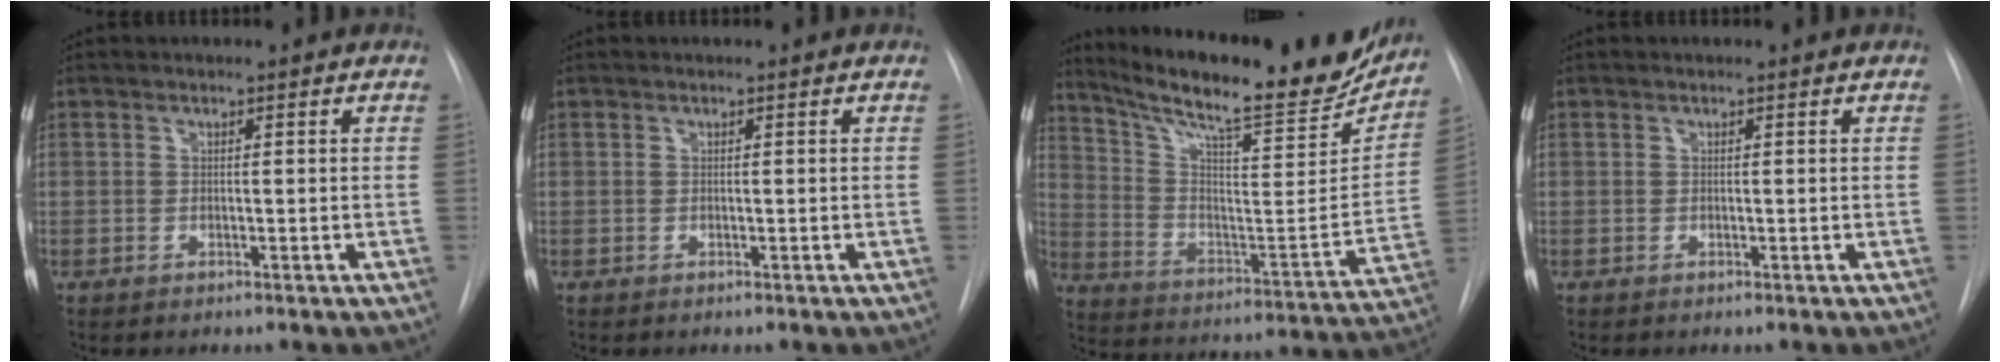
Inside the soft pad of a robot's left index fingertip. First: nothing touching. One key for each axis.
{"total": 0.0}
{"total": 26.3, "fx": 22.0, "fy": 4.4, "fz": 13.7, "tx": -0.221, "ty": -0.044, "tz": 0.314}
{"total": 0.0}